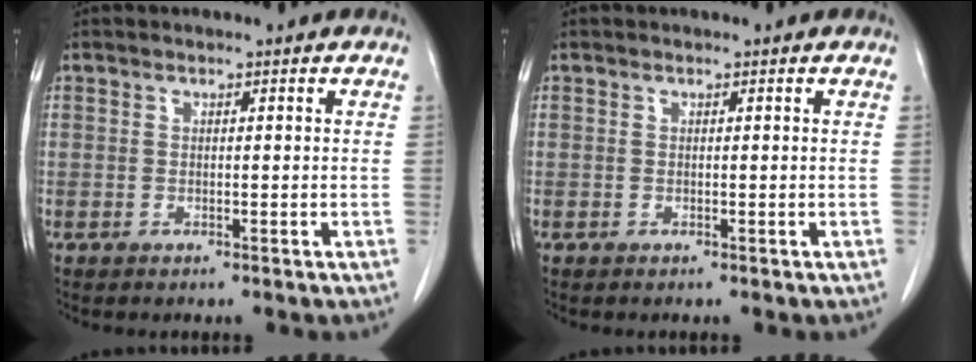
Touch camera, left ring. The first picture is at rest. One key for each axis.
{"total": 0.0}